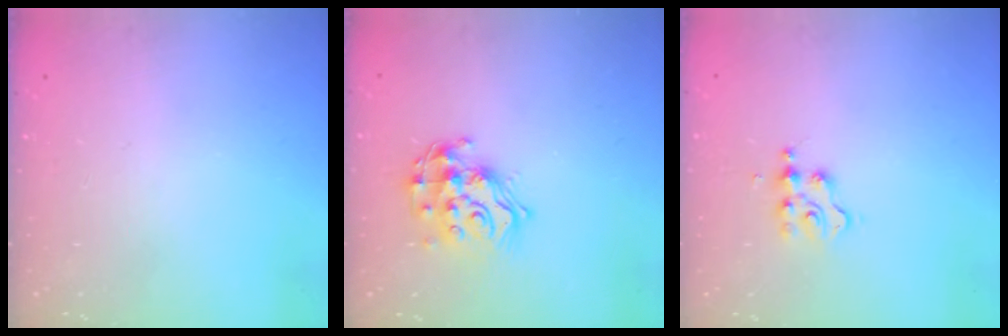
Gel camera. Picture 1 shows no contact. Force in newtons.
{"total": 13.9, "press": 13.9, "slide": 1.1}
{"total": 2.6, "press": 2.6, "slide": 0.3}